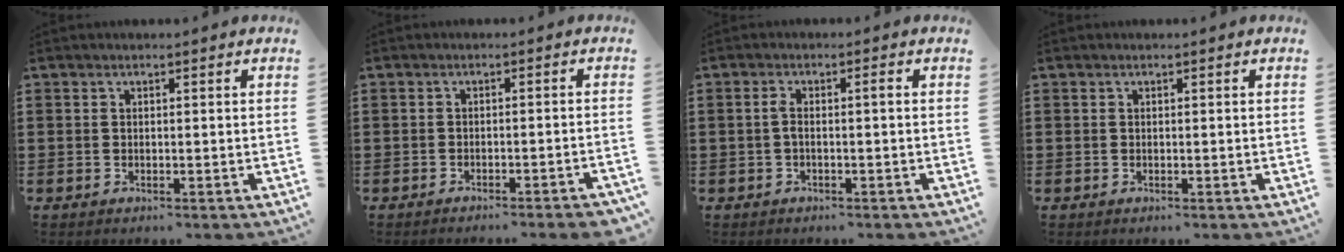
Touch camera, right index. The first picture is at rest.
{"total": 2.2, "force": [-1.8, -0.2, 1.1], "torque": [-0.018, 0.001, -0.036]}
{"total": 2.0, "force": [-0.3, 0.2, 2.0], "torque": [-0.051, -0.004, -0.012]}
{"total": 0.0}